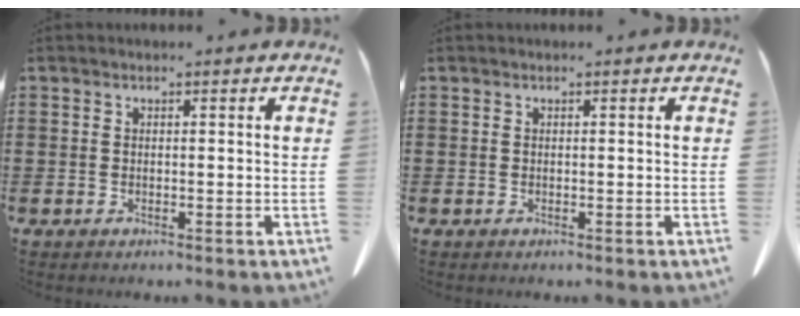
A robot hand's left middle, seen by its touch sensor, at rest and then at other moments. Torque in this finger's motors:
{"motor_torque": [0.00, 0.00, 0.00, 0.00]}